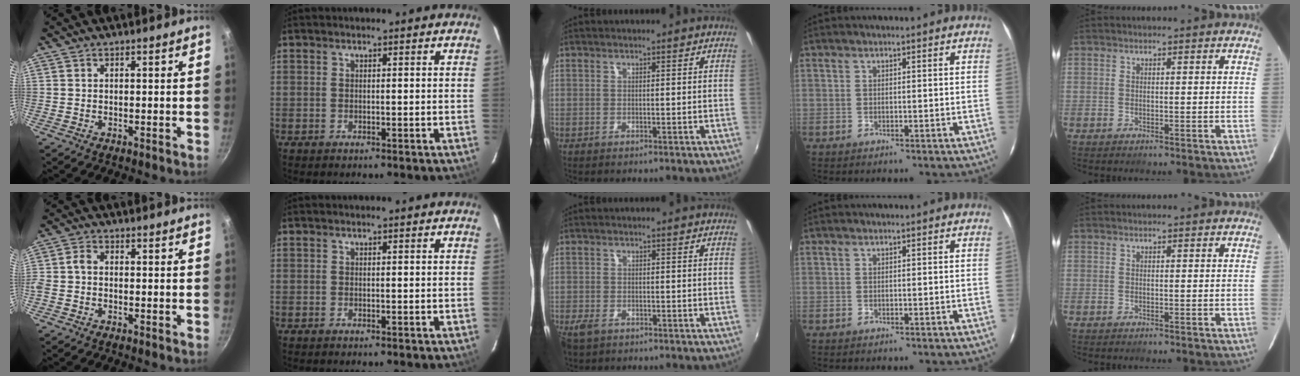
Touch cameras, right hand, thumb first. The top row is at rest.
{"thumb": {"total": 2.4, "force": [-0.8, 1.7, 1.5], "torque": [-0.034, 0.013, -0.024]}, "middle": {"total": 3.3, "force": [-2.1, 1.9, 1.7], "torque": [-0.041, -0.008, -0.039]}}